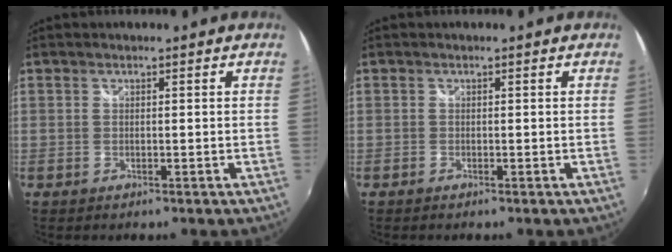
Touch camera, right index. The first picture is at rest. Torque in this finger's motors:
{"motor_torque": [0.06, -0.03, 0.04, 0.00]}